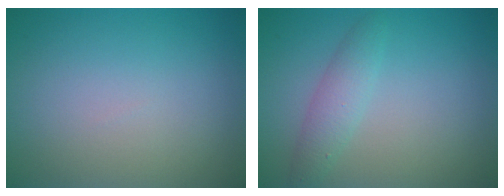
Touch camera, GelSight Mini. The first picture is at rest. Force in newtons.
{"total": 2.3, "press": 2.3, "slide": 0.1}